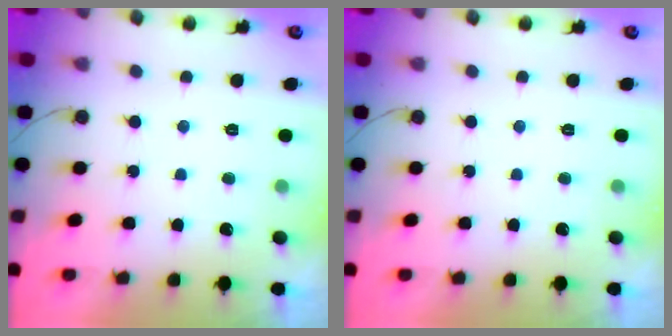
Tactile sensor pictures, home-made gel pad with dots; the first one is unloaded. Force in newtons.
{"total": 0.0}